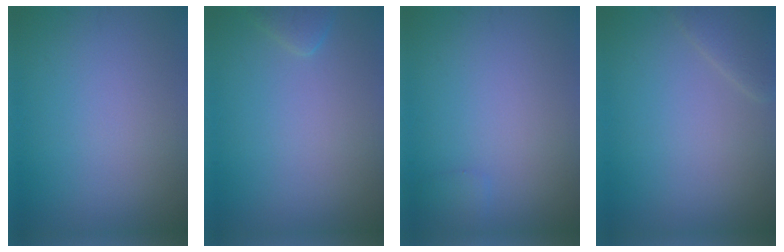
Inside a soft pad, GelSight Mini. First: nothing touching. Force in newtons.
{"total": 1.3, "press": 1.3, "slide": 0.1}
{"total": 0.7, "press": 0.7, "slide": 0.0}
{"total": 2.0, "press": 2.0, "slide": 0.2}